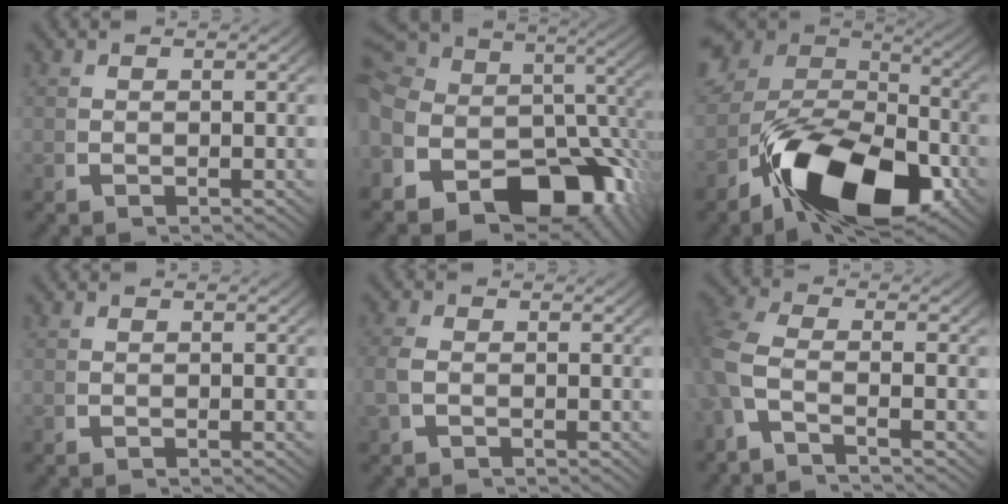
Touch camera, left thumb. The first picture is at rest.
{"total": 18.0, "force": [-0.4, 12.7, 12.8], "torque": [-0.225, -0.036, 0.000]}
{"total": 16.4, "force": [-4.0, 9.4, 12.8], "torque": [-0.240, -0.041, -0.051]}
{"total": 0.0}
{"total": 1.7, "force": [-0.3, 1.1, 1.3], "torque": [-0.043, -0.001, -0.001]}
{"total": 5.5, "force": [-0.6, 3.2, 4.4], "torque": [-0.120, -0.008, -0.015]}